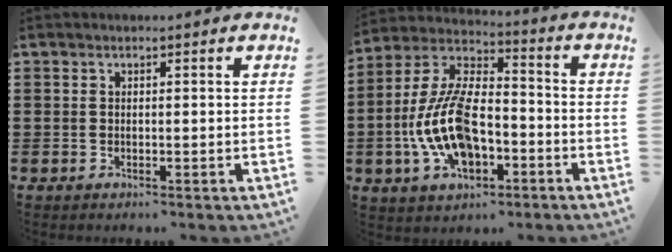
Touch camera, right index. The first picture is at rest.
{"total": 13.5, "force": [-3.9, 6.8, 10.9], "torque": [-0.260, -0.002, -0.078]}